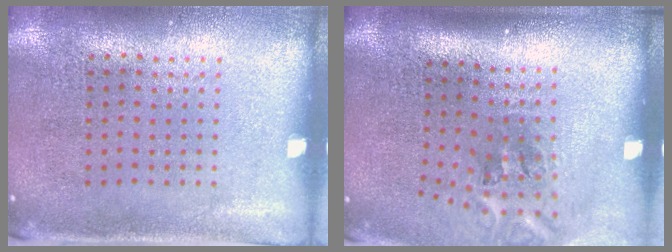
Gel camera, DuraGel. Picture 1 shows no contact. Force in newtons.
{"total": 2.3, "press": 1.4, "slide": 1.9}